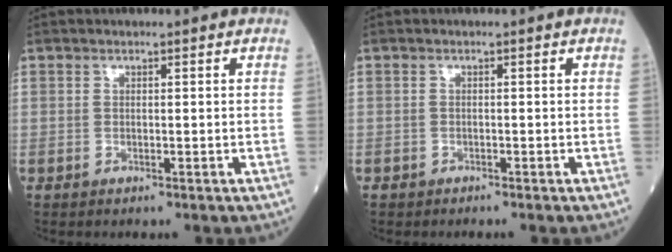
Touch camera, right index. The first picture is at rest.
{"total": 0.5, "force": [-0.4, 0.3, 0.0], "torque": [-0.010, 0.000, -0.011]}